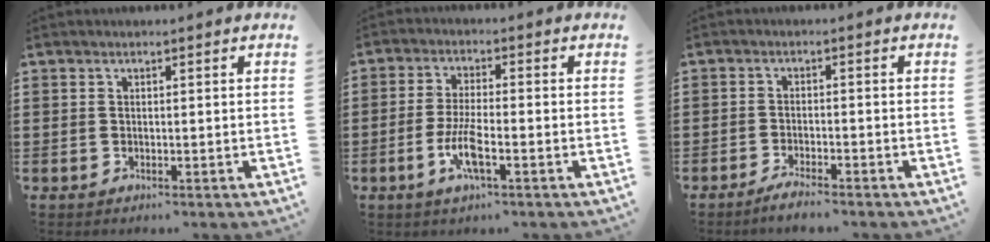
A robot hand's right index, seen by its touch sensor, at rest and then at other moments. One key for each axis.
{"total": 5.7, "fx": -2.3, "fy": 1.2, "fz": 5.1, "tx": -0.112, "ty": -0.010, "tz": -0.047}
{"total": 2.4, "fx": -2.2, "fy": -0.1, "fz": 0.8, "tx": -0.015, "ty": 0.003, "tz": -0.043}